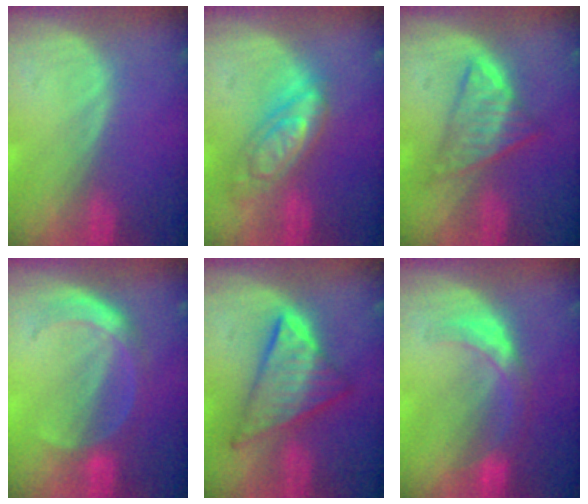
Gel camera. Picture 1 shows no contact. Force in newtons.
{"total": 7.3, "press": 7.3, "slide": 0.5}
{"total": 6.0, "press": 5.7, "slide": 2.1}
{"total": 5.6, "press": 5.1, "slide": 2.3}
{"total": 8.8, "press": 8.8, "slide": 0.6}
{"total": 5.9, "press": 5.2, "slide": 2.8}